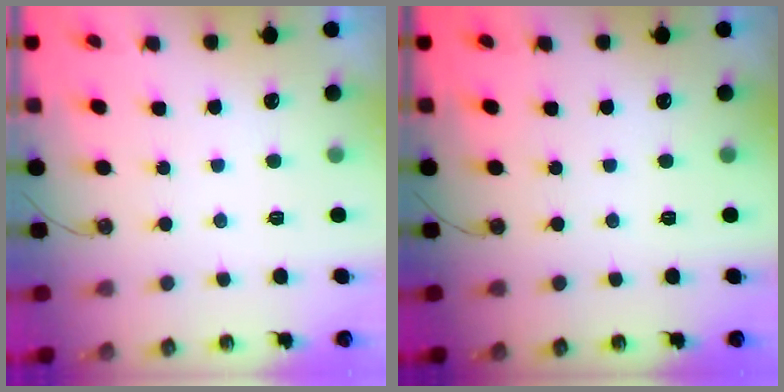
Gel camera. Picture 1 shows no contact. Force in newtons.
{"total": 0.0}